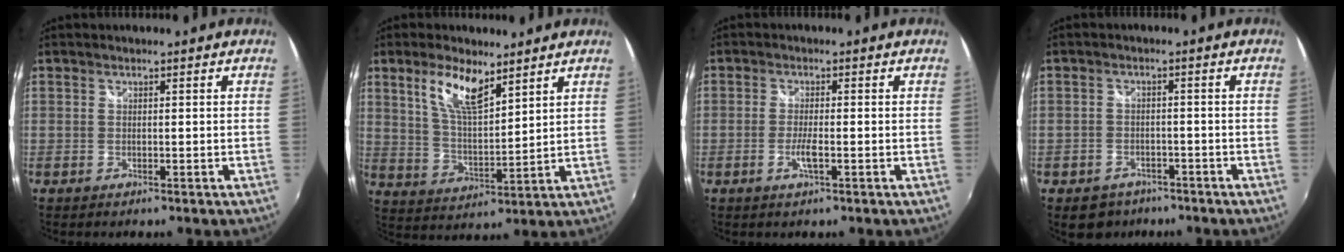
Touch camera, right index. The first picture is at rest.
{"total": 9.7, "force": [6.1, 3.0, 6.9], "torque": [-0.130, 0.004, 0.119]}
{"total": 3.0, "force": [-1.1, 0.3, 2.7], "torque": [-0.057, -0.004, -0.022]}
{"total": 5.7, "force": [-4.0, 3.9, 1.3], "torque": [-0.043, 0.006, -0.057]}